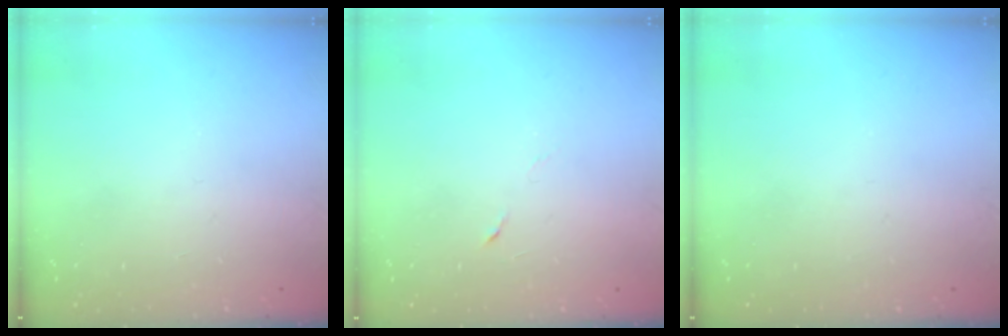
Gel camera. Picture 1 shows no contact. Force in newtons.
{"total": 2.9, "press": 2.7, "slide": 1.0}
{"total": 0.0}